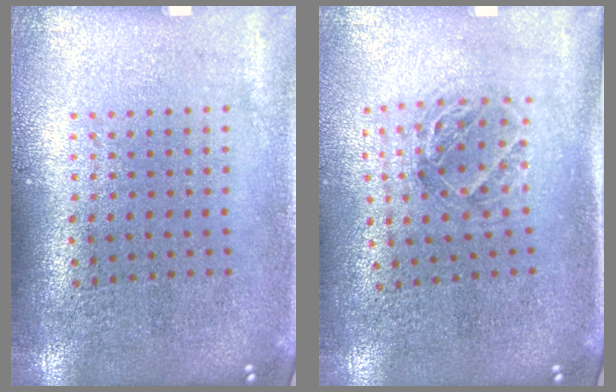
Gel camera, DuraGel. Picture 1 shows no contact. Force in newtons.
{"total": 1.1, "press": 1.1, "slide": 0.2}